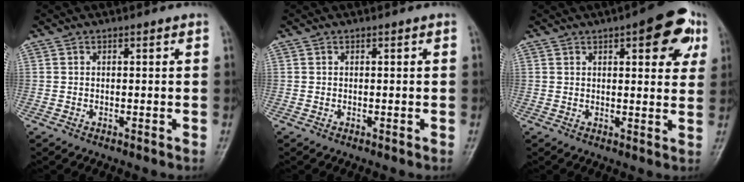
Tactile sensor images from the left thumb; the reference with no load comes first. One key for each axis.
{"total": 0.0}
{"total": 11.5, "fx": 5.2, "fy": 4.4, "fz": 9.2, "tx": -0.075, "ty": -0.008, "tz": 0.055}